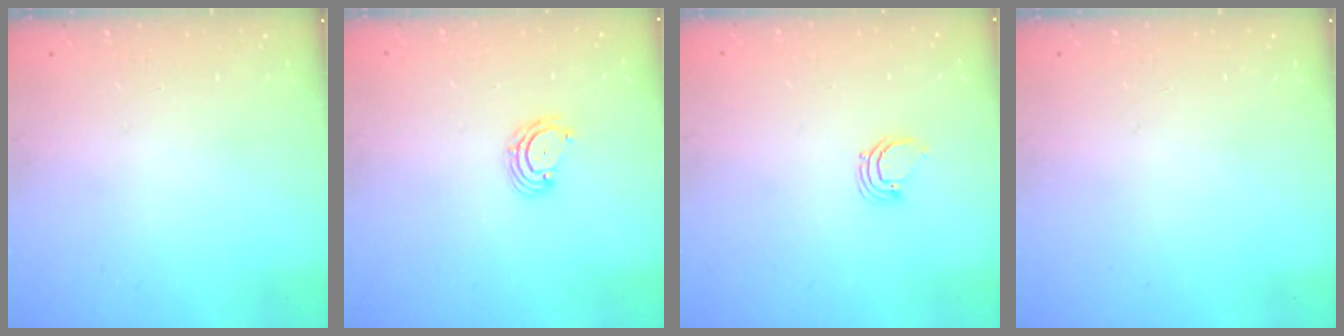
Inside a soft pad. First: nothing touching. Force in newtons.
{"total": 2.8, "press": 2.8, "slide": 0.3}
{"total": 2.3, "press": 2.3, "slide": 0.1}
{"total": 0.0}